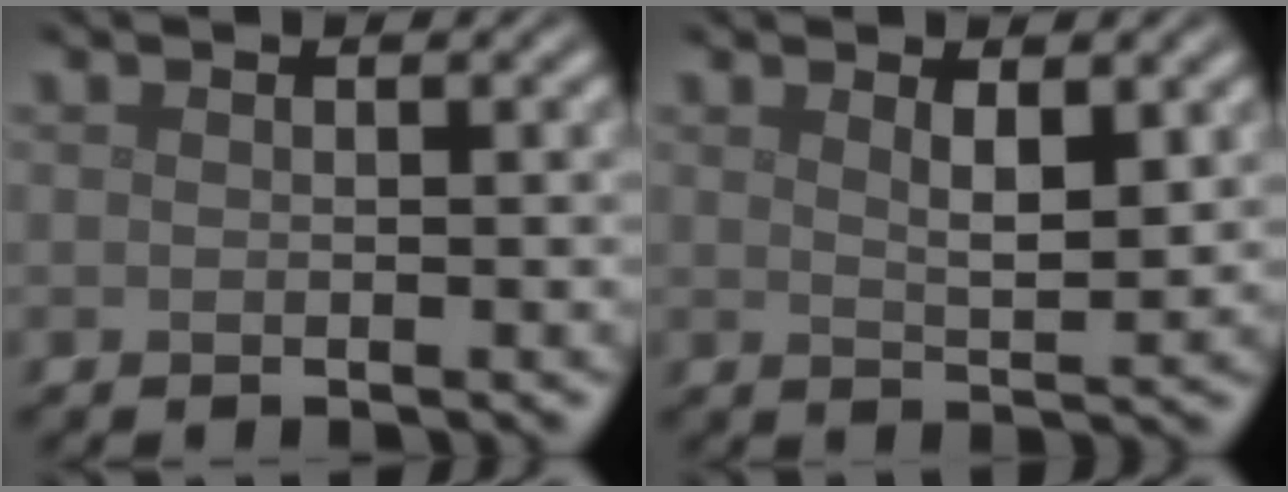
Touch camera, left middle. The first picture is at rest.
{"total": 2.3, "force": [1.3, 0.5, 1.8], "torque": [-0.029, -0.005, 0.024]}